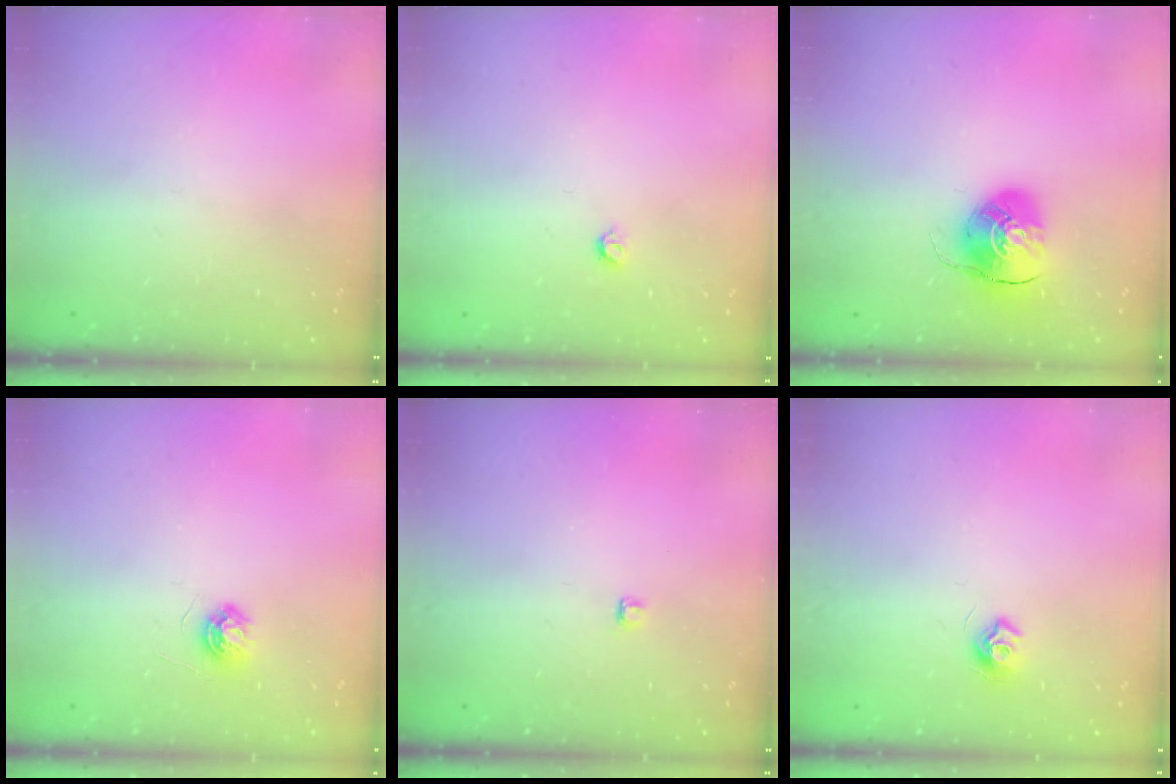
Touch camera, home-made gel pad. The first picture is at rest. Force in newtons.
{"total": 3.4, "press": 3.4, "slide": 0.6}
{"total": 9.1, "press": 9.1, "slide": 0.5}
{"total": 5.2, "press": 5.2, "slide": 0.5}
{"total": 2.8, "press": 2.7, "slide": 0.3}
{"total": 7.6, "press": 7.5, "slide": 0.5}